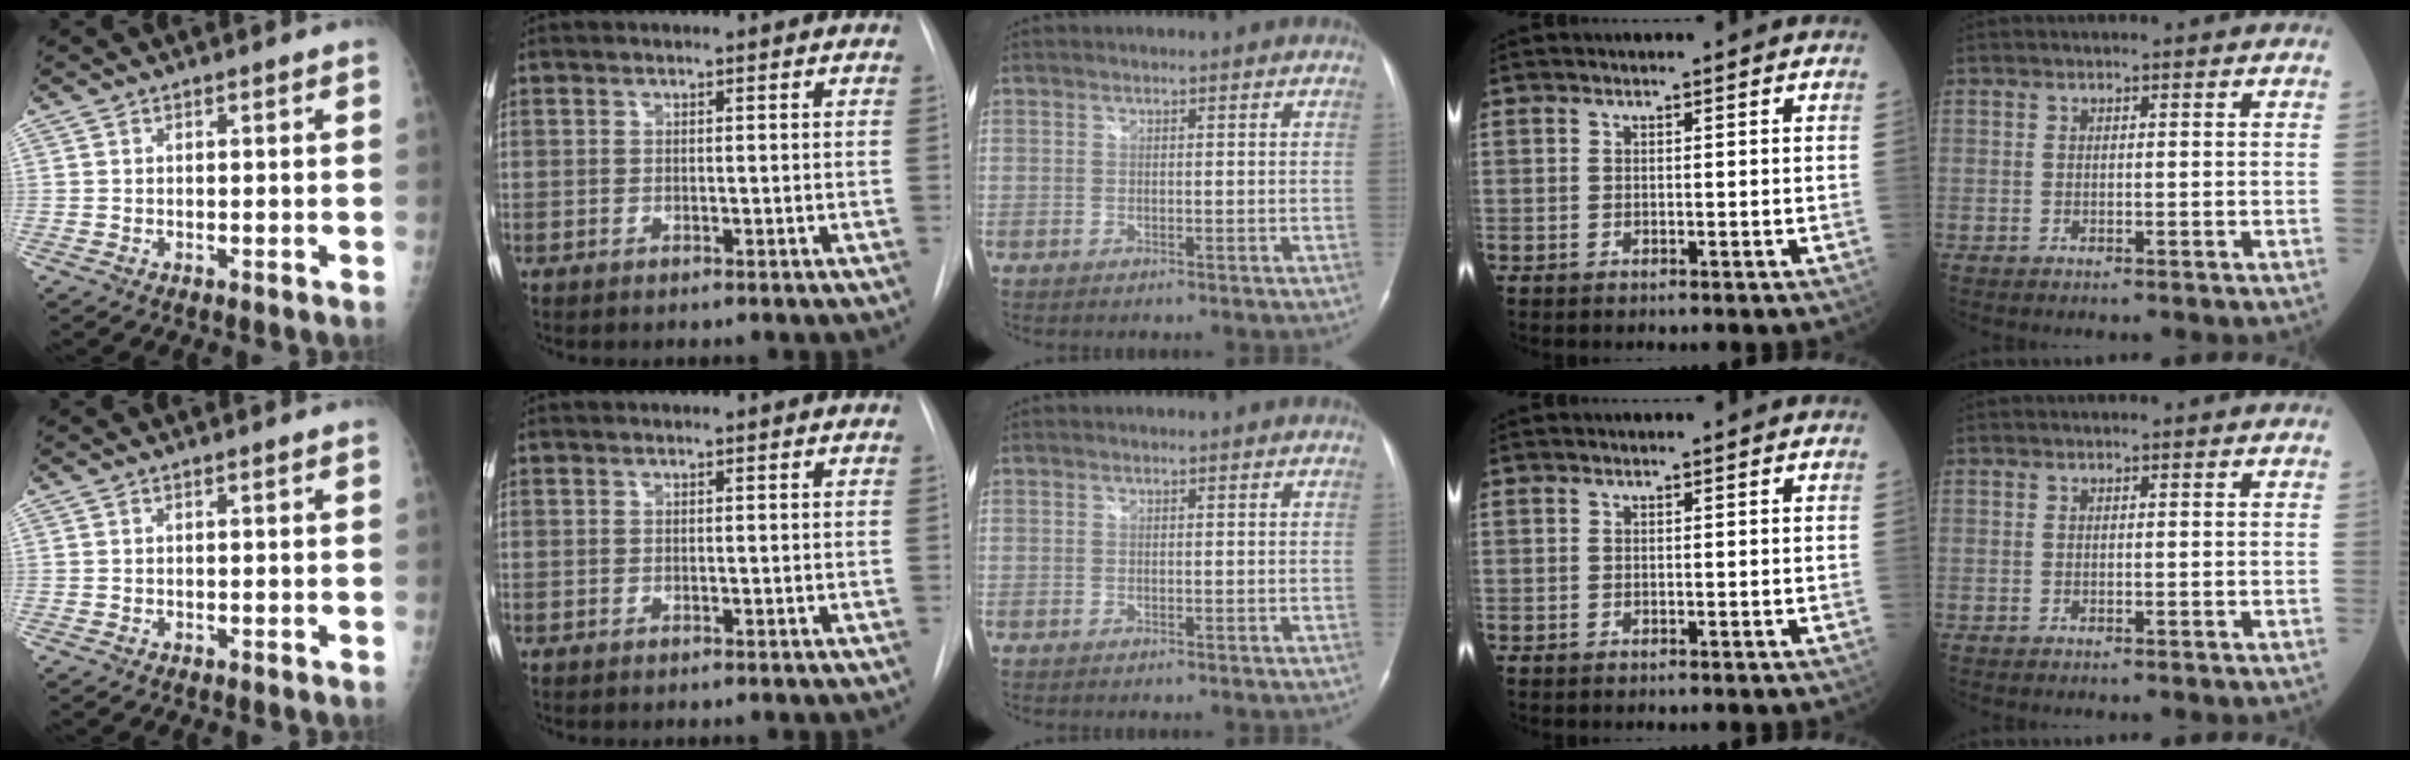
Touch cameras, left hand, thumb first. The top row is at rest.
{}